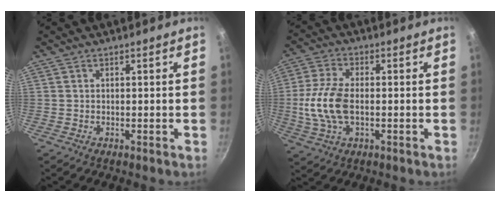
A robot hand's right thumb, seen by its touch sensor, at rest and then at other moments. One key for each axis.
{"total": 11.0, "fx": -1.0, "fy": 5.7, "fz": 9.3, "tx": -0.195, "ty": 0.011, "tz": -0.026}